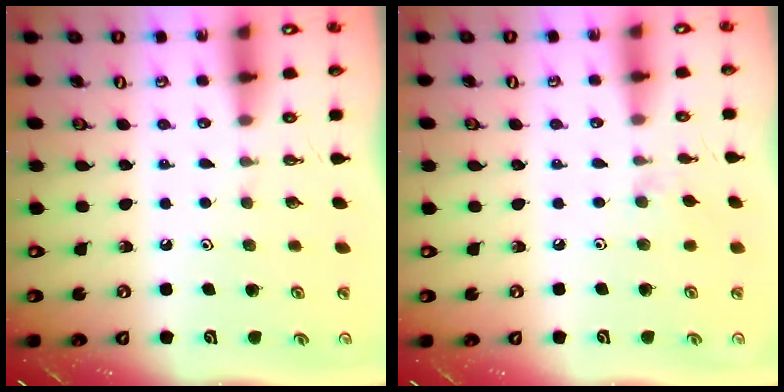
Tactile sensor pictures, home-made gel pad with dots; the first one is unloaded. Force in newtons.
{"total": 2.9, "press": 2.9, "slide": 0.5}